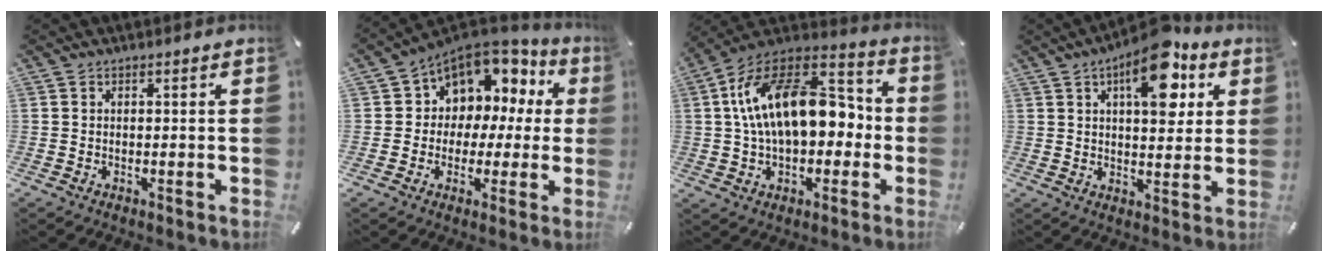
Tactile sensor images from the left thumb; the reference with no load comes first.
{"total": 8.5, "force": [3.5, 7.5, 2.3], "torque": [-0.044, -0.040, 0.068]}
{"total": 21.8, "force": [3.3, 13.5, 16.8], "torque": [-0.302, 0.007, 0.050]}
{"total": 14.8, "force": [7.4, 6.8, 10.8], "torque": [-0.146, -0.029, 0.121]}